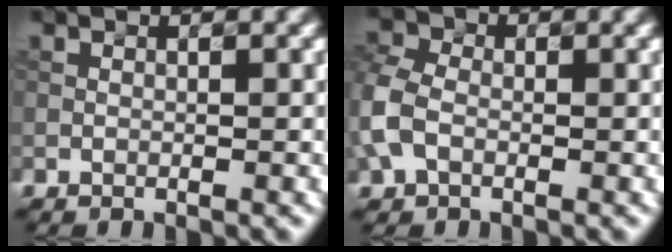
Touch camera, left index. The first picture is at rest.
{"total": 3.8, "force": [-0.5, 3.0, 2.2], "torque": [-0.058, 0.012, -0.023]}